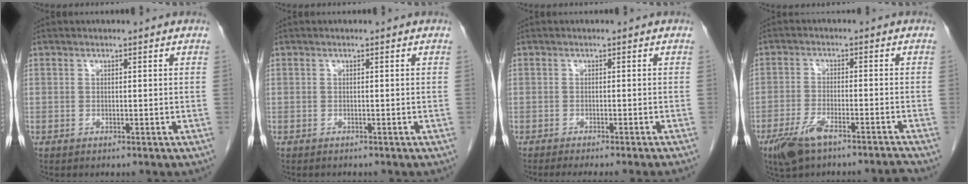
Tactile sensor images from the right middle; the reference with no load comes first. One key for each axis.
{"total": 0.5, "fx": -0.5, "fy": 0.1, "fz": 0.1, "tx": -0.008, "ty": -0.002, "tz": -0.008}
{"total": 7.6, "fx": -6.7, "fy": -0.9, "fz": 3.4, "tx": -0.018, "ty": -0.020, "tz": -0.086}
{"total": 7.3, "fx": -5.8, "fy": 0.5, "fz": 4.4, "tx": -0.078, "ty": -0.015, "tz": -0.106}